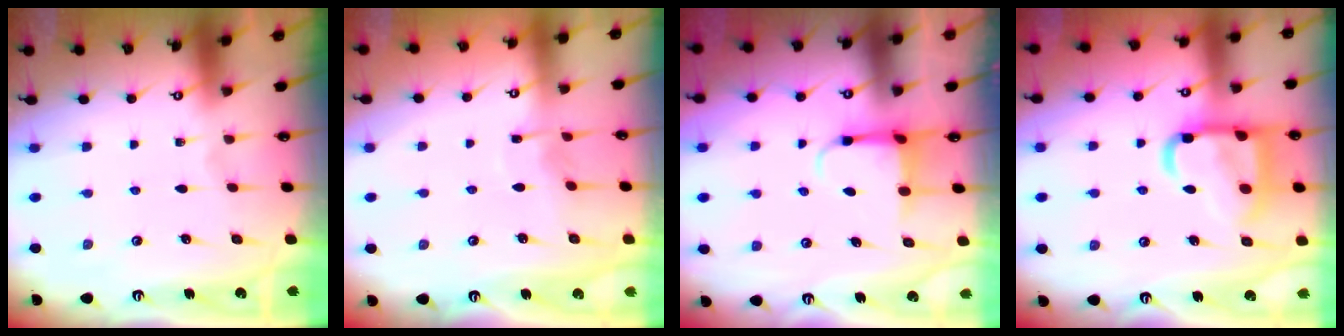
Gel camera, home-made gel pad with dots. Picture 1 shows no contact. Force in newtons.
{"total": 3.7, "press": 3.7, "slide": 0.4}
{"total": 4.2, "press": 4.1, "slide": 1.1}
{"total": 18.0, "press": 17.9, "slide": 1.7}